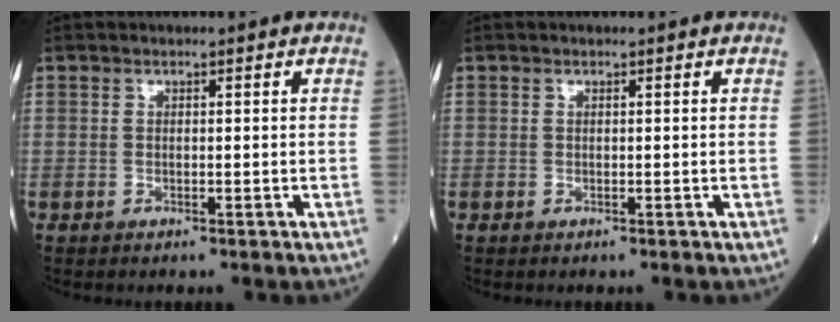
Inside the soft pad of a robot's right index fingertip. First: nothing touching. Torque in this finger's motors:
{"motor_torque": [0.01, 0.05, -0.02, -0.01]}